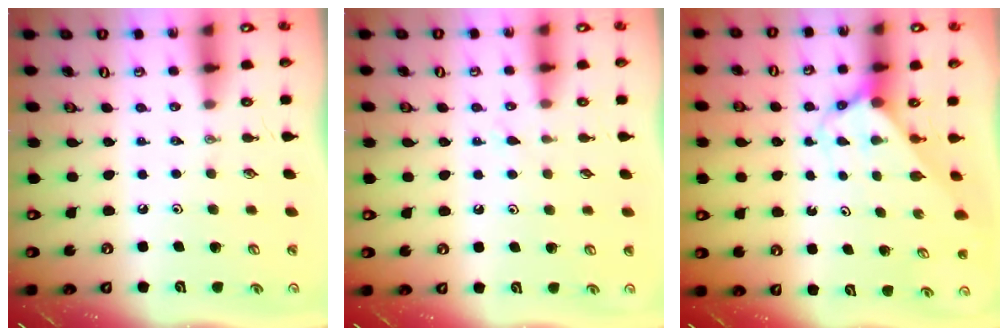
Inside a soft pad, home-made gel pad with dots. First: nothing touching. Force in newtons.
{"total": 6.2, "press": 6.2, "slide": 0.6}
{"total": 2.7, "press": 2.7, "slide": 0.2}